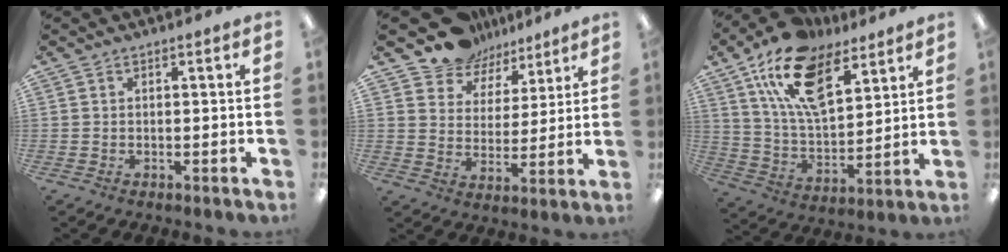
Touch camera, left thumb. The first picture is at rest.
{"total": 12.1, "force": [10.4, 6.1, 1.1], "torque": [-0.038, -0.087, 0.198]}
{"total": 18.7, "force": [11.5, 9.2, 11.5], "torque": [-0.212, -0.042, 0.208]}